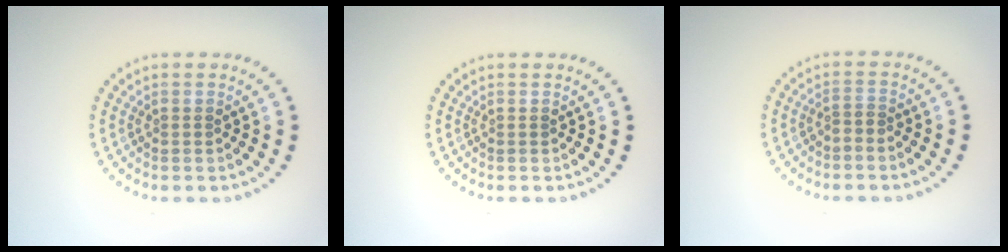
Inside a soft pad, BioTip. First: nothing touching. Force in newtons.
{"total": 0.0}
{"total": 0.7, "press": 0.3, "slide": 0.6}